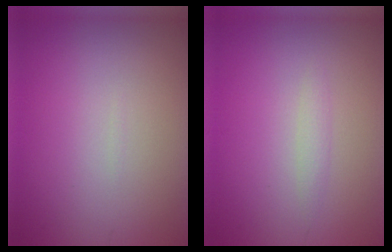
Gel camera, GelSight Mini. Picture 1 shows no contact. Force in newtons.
{"total": 0.9, "press": 0.9, "slide": 0.0}